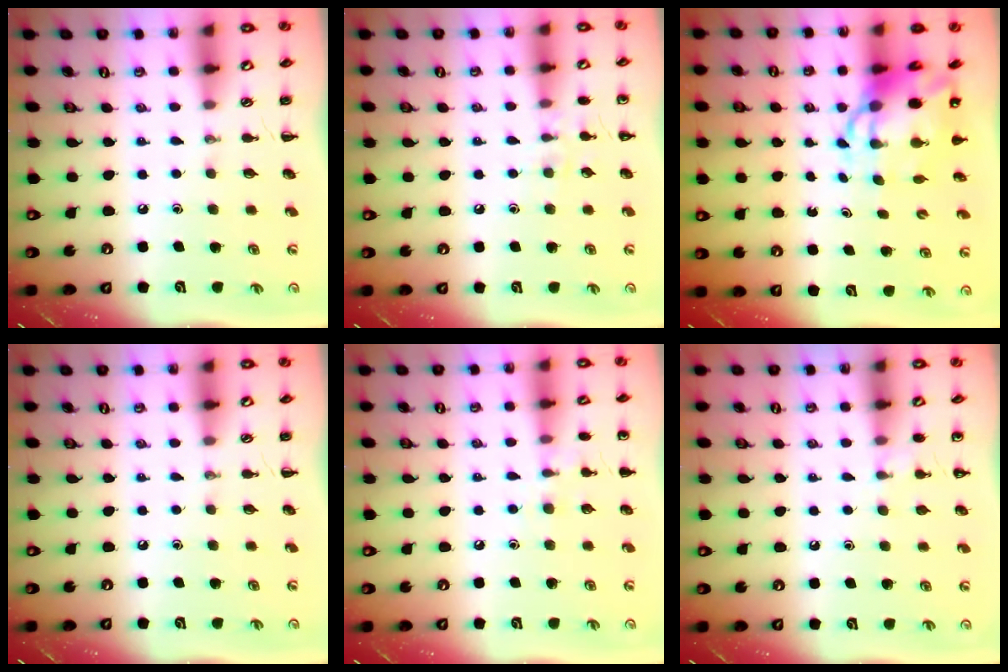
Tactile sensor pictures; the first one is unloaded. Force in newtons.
{"total": 6.7, "press": 6.4, "slide": 1.7}
{"total": 8.9, "press": 8.5, "slide": 2.6}
{"total": 0.0}
{"total": 6.8, "press": 6.6, "slide": 1.9}
{"total": 6.0, "press": 5.8, "slide": 1.4}